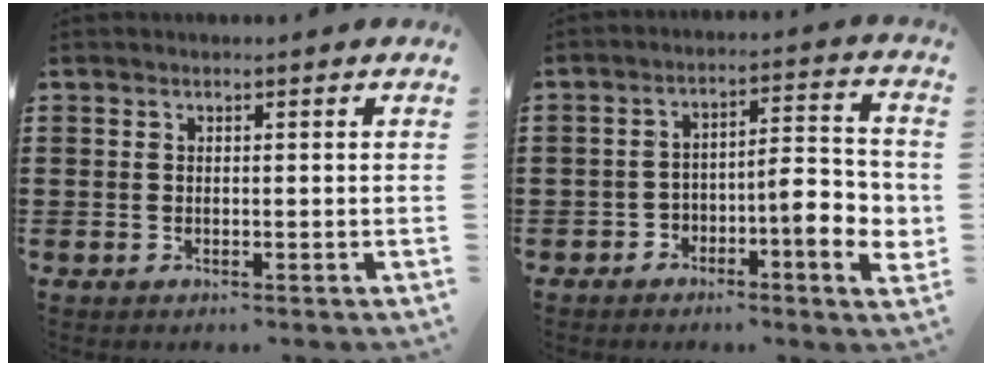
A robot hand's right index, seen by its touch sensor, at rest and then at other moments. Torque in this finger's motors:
{"motor_torque": [0.57, -0.26, 0.36, 0.10]}